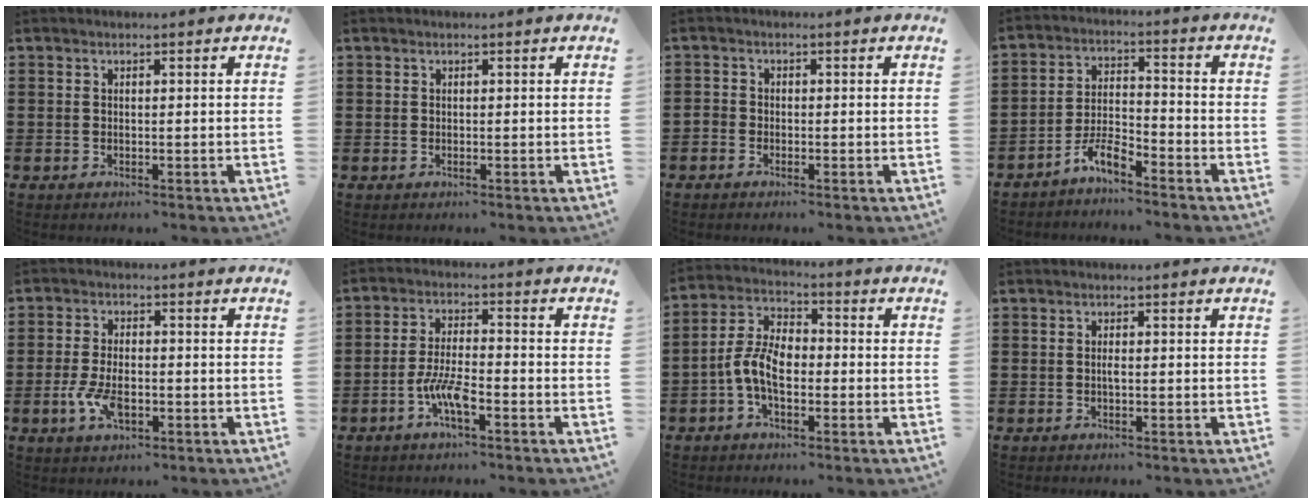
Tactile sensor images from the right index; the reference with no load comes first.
{"total": 0.0}
{"total": 0.9, "force": [-0.8, 0.5, 0.1], "torque": [-0.003, 0.005, -0.017]}
{"total": 5.3, "force": [-4.6, 0.9, 2.5], "torque": [-0.066, 0.001, -0.096]}
{"total": 5.5, "force": [-1.8, 2.5, 4.6], "torque": [-0.105, -0.005, -0.035]}
{"total": 6.3, "force": [-3.2, 1.4, 5.2], "torque": [-0.127, -0.012, -0.065]}
{"total": 7.0, "force": [-2.1, 3.8, 5.5], "torque": [-0.138, 0.003, -0.049]}
{"total": 0.9, "force": [-0.1, 0.1, 0.9], "torque": [-0.018, -0.001, -0.001]}